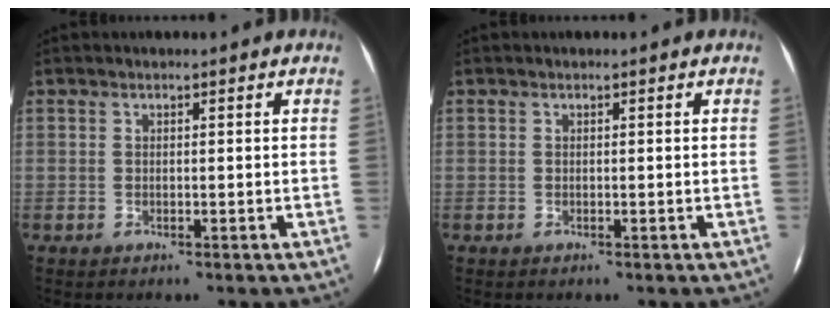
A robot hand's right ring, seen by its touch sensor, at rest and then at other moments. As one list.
[{"total": 0.0}]